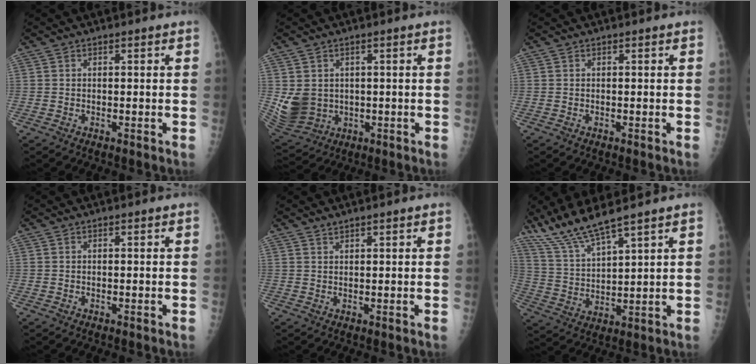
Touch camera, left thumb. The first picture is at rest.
{"total": 7.8, "force": [0.6, 6.6, 4.0], "torque": [-0.071, -0.015, 0.034]}
{"total": 0.0}
{"total": 0.0}
{"total": 1.3, "force": [1.2, 0.1, 0.5], "torque": [-0.005, -0.004, 0.024]}
{"total": 10.5, "force": [8.7, 0.7, 5.7], "torque": [-0.120, -0.038, 0.183]}